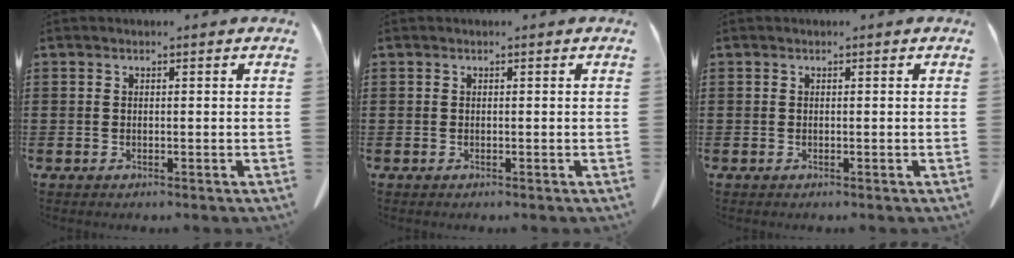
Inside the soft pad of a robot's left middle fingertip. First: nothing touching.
{"total": 0.0}
{"total": 0.0}